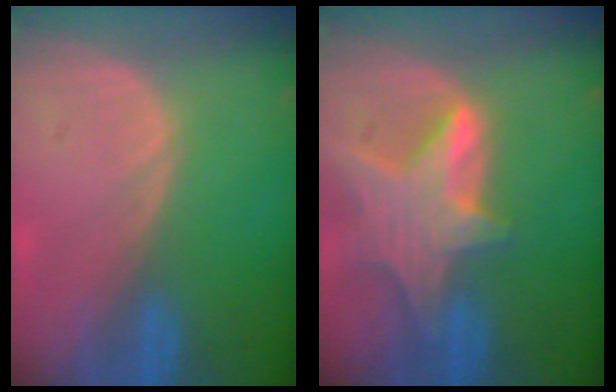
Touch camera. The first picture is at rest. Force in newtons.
{"total": 8.0, "press": 7.2, "slide": 3.5}